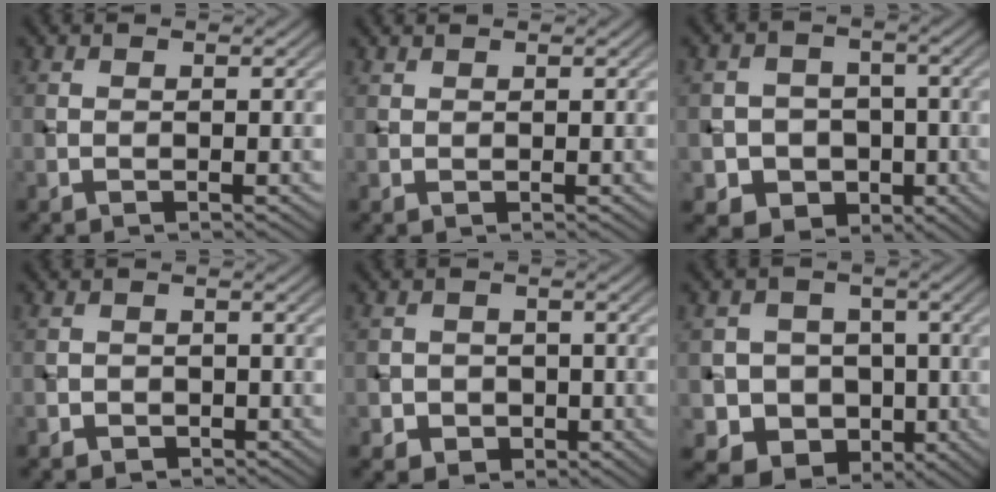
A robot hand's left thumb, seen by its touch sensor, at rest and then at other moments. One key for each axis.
{"total": 0.7, "fx": 0.7, "fy": 0.2, "fz": 0.1, "tx": -0.007, "ty": 0.003, "tz": 0.017}
{"total": 6.9, "fx": -2.0, "fy": 6.3, "fz": 2.0, "tx": -0.049, "ty": -0.006, "tz": -0.057}
{"total": 1.9, "fx": -1.0, "fy": 1.5, "fz": 0.5, "tx": -0.005, "ty": 0.000, "tz": -0.019}
{"total": 3.7, "fx": -1.3, "fy": 3.3, "fz": 1.2, "tx": -0.015, "ty": -0.006, "tz": -0.030}
{"total": 8.6, "fx": -2.1, "fy": 7.9, "fz": 2.8, "tx": -0.061, "ty": -0.010, "tz": -0.065}